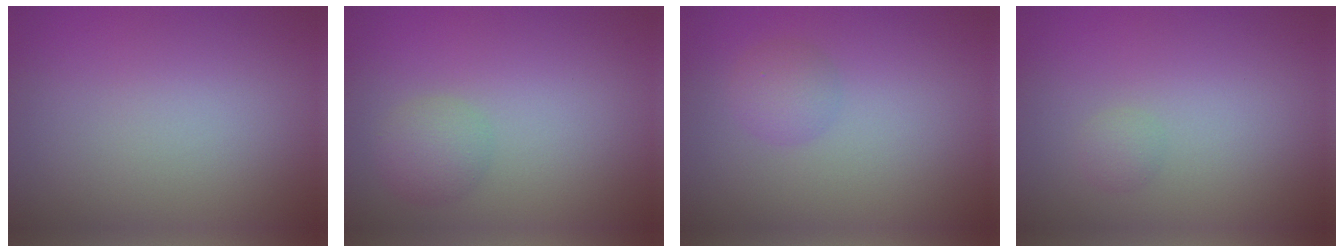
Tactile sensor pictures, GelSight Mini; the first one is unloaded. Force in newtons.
{"total": 2.2, "press": 2.2, "slide": 0.0}
{"total": 1.8, "press": 1.8, "slide": 0.1}
{"total": 0.9, "press": 0.9, "slide": 0.0}